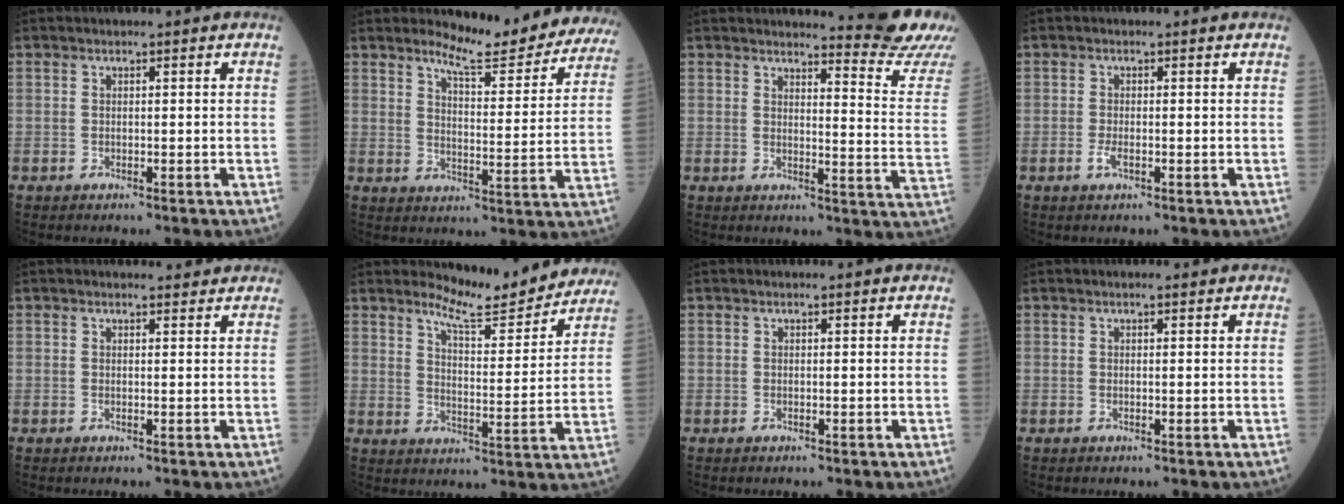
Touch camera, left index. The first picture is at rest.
{"total": 15.1, "force": [14.2, 2.4, 4.8], "torque": [-0.052, -0.054, 0.164]}
{"total": 11.1, "force": [10.7, -2.3, 1.6], "torque": [-0.024, -0.114, 0.117]}
{"total": 1.4, "force": [-0.4, 0.4, 1.3], "torque": [-0.027, -0.001, -0.006]}
{"total": 2.2, "force": [2.1, 0.5, 0.2], "torque": [-0.009, 0.003, 0.023]}
{"total": 12.2, "force": [11.7, 1.4, 3.1], "torque": [-0.043, -0.024, 0.153]}
{"total": 0.8, "force": [0.7, -0.1, 0.2], "torque": [-0.013, -0.003, 0.009]}
{"total": 1.1, "force": [1.0, 0.1, 0.6], "torque": [-0.011, 0.007, 0.015]}